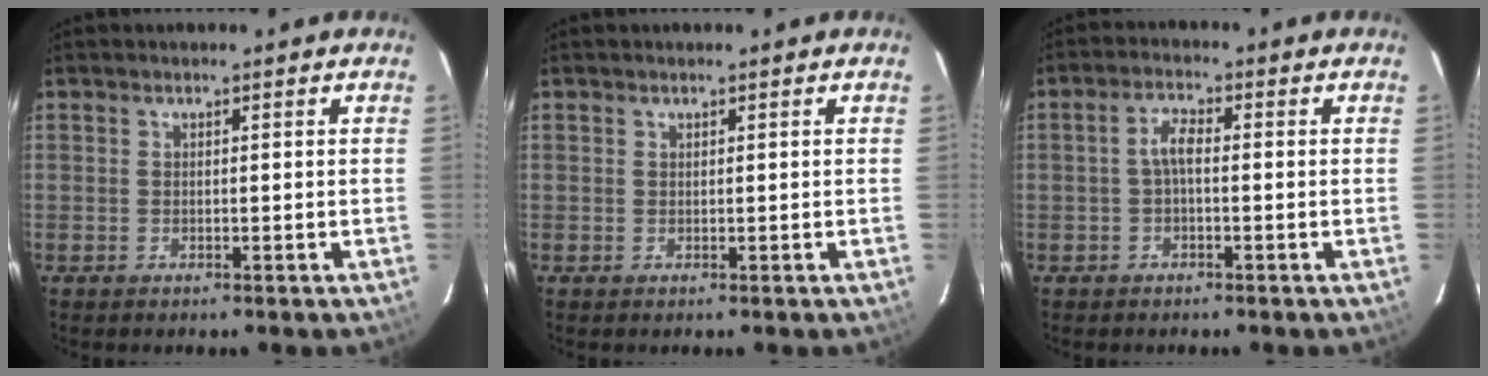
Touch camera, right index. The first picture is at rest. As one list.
[{"total": 0.0}, {"total": 3.0, "force": [-0.4, 1.1, 2.7], "torque": [-0.058, 0.011, -0.009]}]